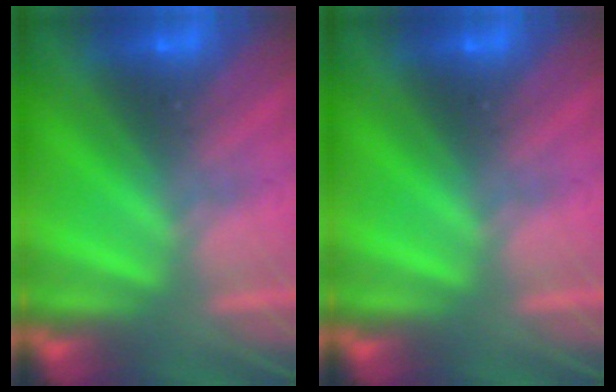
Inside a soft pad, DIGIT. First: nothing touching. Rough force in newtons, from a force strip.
{"total": 0.0}